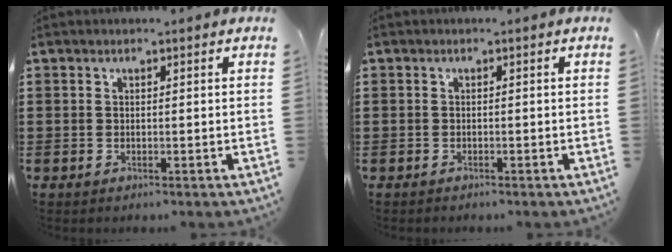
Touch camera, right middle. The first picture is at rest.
{"total": 0.5, "force": [-0.5, 0.2, -0.1], "torque": [0.000, 0.002, -0.012]}